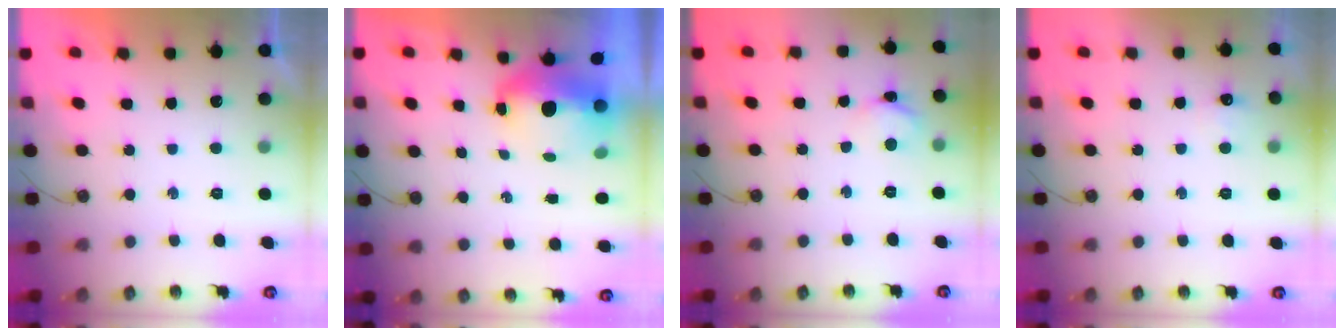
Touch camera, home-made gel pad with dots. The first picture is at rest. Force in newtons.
{"total": 7.5, "press": 7.4, "slide": 1.2}
{"total": 3.6, "press": 3.6, "slide": 0.4}
{"total": 4.0, "press": 4.0, "slide": 0.7}